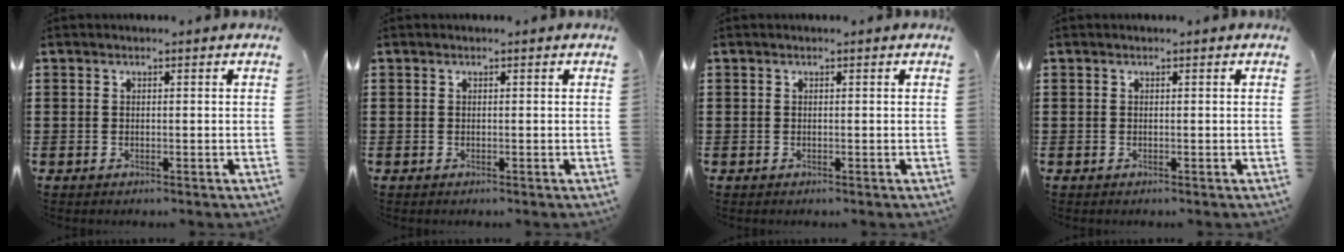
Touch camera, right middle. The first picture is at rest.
{"total": 0.0}
{"total": 0.0}
{"total": 0.0}